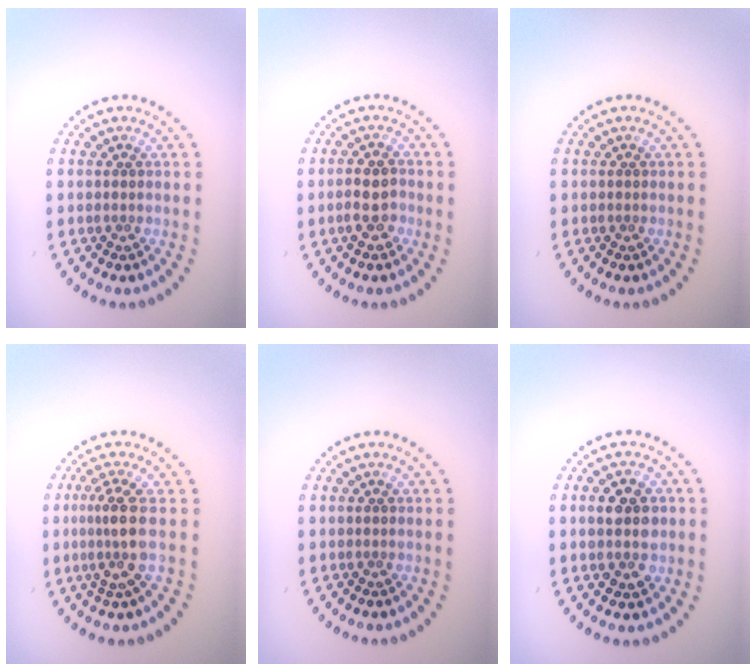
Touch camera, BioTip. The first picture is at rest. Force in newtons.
{"total": 2.4, "press": 2.3, "slide": 0.7}
{"total": 0.0}
{"total": 2.8, "press": 2.3, "slide": 1.7}
{"total": 0.0}
{"total": 3.7, "press": 3.6, "slide": 0.3}